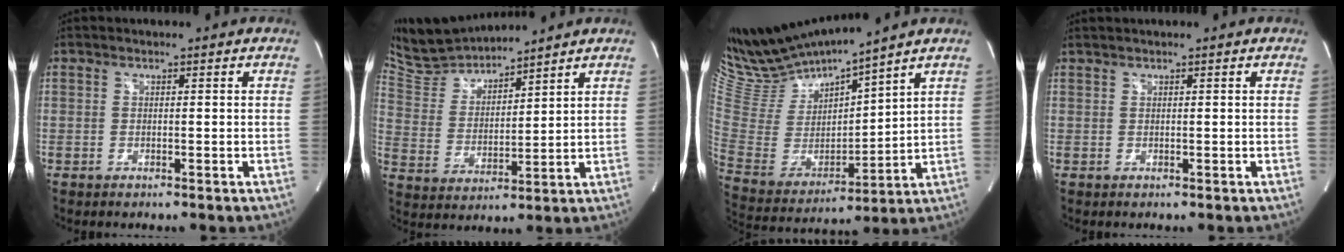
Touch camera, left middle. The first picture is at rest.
{"total": 9.9, "force": [9.7, 1.3, 1.6], "torque": [-0.051, 0.010, 0.199]}
{"total": 14.7, "force": [13.9, 0.1, 4.6], "torque": [-0.106, -0.016, 0.288]}
{"total": 0.9, "force": [0.8, -0.1, 0.3], "torque": [-0.010, 0.014, 0.022]}